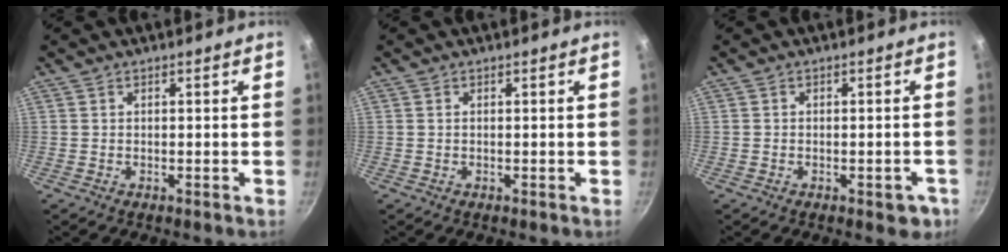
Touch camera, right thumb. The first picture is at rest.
{"total": 0.0}
{"total": 3.9, "force": [-1.7, 2.1, 2.7], "torque": [-0.017, 0.013, -0.015]}